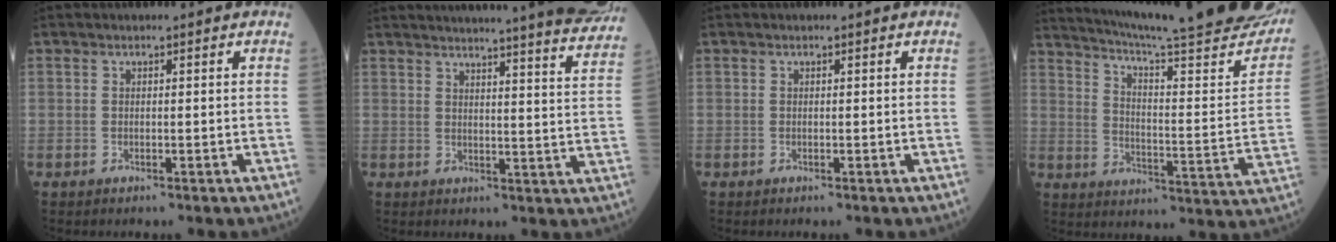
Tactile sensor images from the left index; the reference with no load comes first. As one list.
[{"total": 22.5, "force": [20.7, 0.2, 8.9], "torque": [-0.122, -0.067, 0.237]}, {"total": 0.0}, {"total": 31.6, "force": [27.6, 2.1, 15.4], "torque": [-0.231, -0.097, 0.347]}]